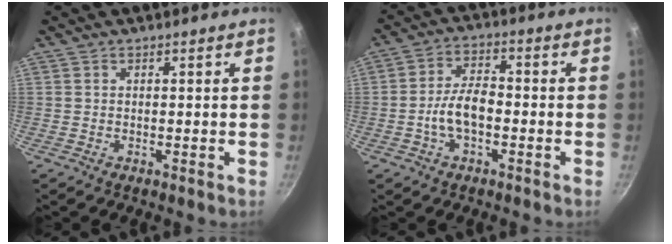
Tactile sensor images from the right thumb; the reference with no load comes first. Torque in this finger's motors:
{"motor_torque": [1.07, 1.39, 1.25, -0.08, 0.06]}